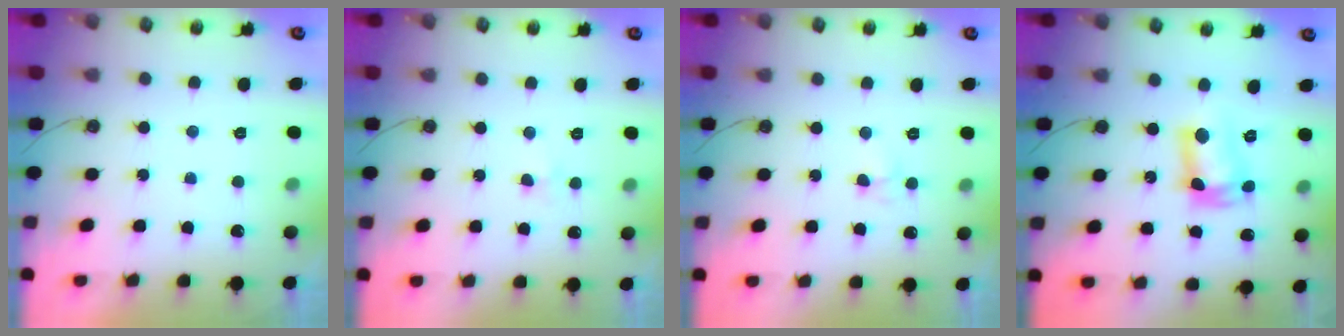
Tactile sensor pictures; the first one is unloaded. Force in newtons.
{"total": 3.0, "press": 2.9, "slide": 0.6}
{"total": 3.6, "press": 3.6, "slide": 0.6}
{"total": 10.8, "press": 10.1, "slide": 4.0}